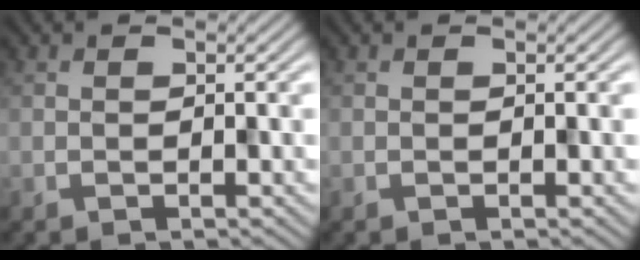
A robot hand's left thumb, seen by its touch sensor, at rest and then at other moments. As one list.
[{"total": 0.0}]